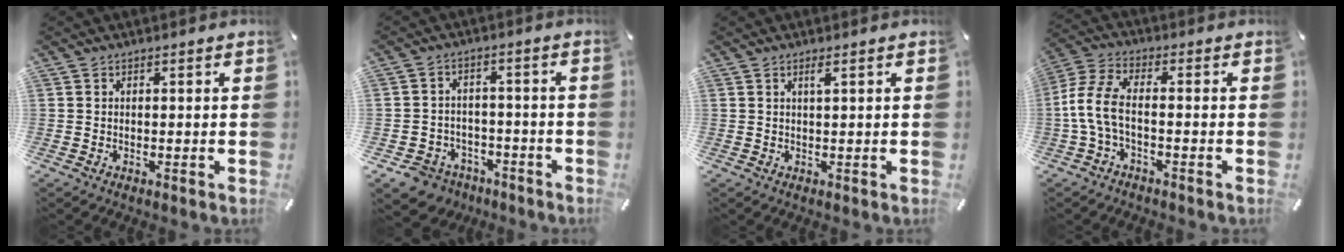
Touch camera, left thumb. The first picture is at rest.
{"total": 6.7, "force": [-4.4, 4.9, 1.4], "torque": [-0.036, 0.030, -0.083]}
{"total": 1.4, "force": [0.7, 0.1, 1.2], "torque": [-0.024, 0.000, 0.012]}
{"total": 7.8, "force": [-2.4, 3.5, 6.6], "torque": [-0.149, -0.002, -0.045]}